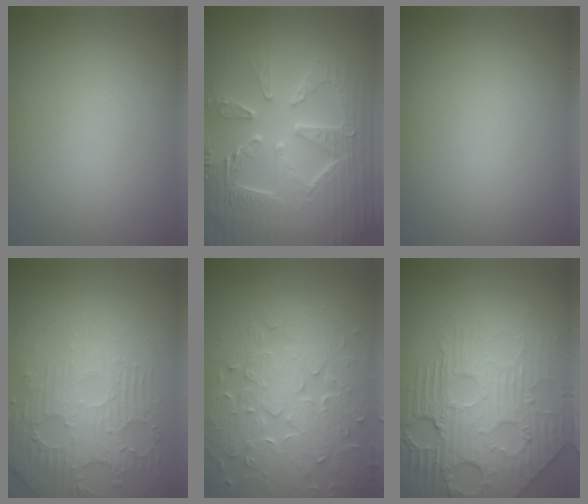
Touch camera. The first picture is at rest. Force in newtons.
{"total": 9.2, "press": 6.6, "slide": 6.4}
{"total": 0.0}
{"total": 5.0, "press": 3.6, "slide": 3.5}
{"total": 8.1, "press": 6.2, "slide": 5.1}
{"total": 8.7, "press": 6.0, "slide": 6.3}